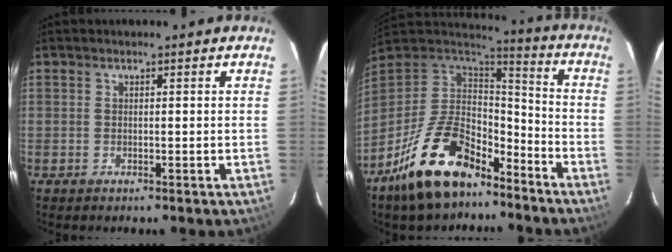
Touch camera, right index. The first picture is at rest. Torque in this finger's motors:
{"motor_torque": [1.12, -1.02, 0.80, 0.16]}